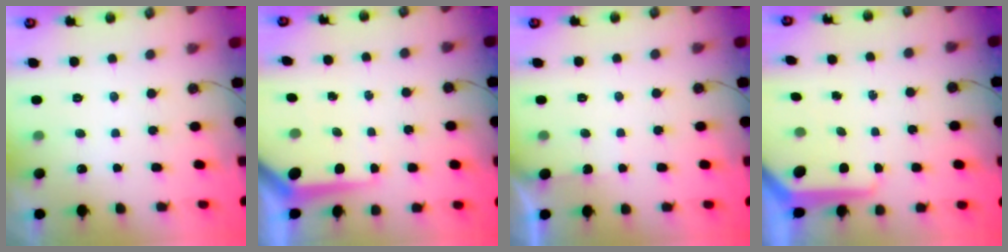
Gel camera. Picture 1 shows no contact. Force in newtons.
{"total": 7.4, "press": 7.4, "slide": 0.7}
{"total": 2.5, "press": 2.5, "slide": 0.4}
{"total": 8.4, "press": 8.4, "slide": 0.7}